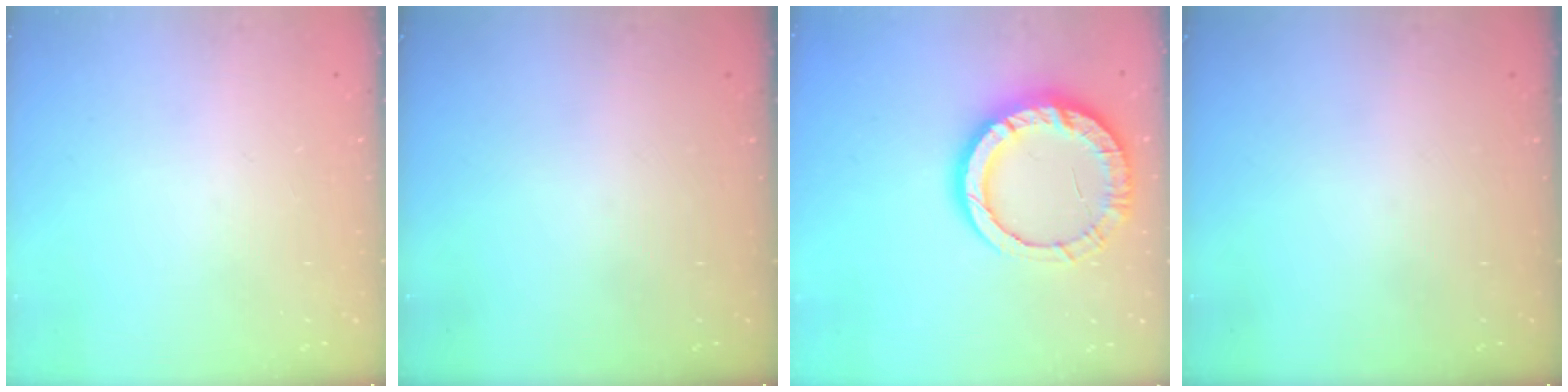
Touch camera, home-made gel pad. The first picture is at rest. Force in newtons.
{"total": 0.0}
{"total": 15.6, "press": 15.5, "slide": 1.4}
{"total": 0.0}